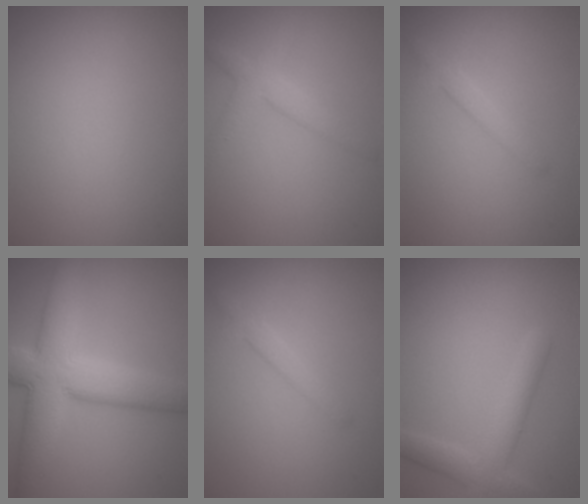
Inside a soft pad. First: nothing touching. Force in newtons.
{"total": 2.7, "press": 2.7, "slide": 0.1}
{"total": 1.7, "press": 1.7, "slide": 0.2}
{"total": 9.8, "press": 9.8, "slide": 0.5}
{"total": 1.7, "press": 1.7, "slide": 0.2}
{"total": 3.6, "press": 3.6, "slide": 0.2}